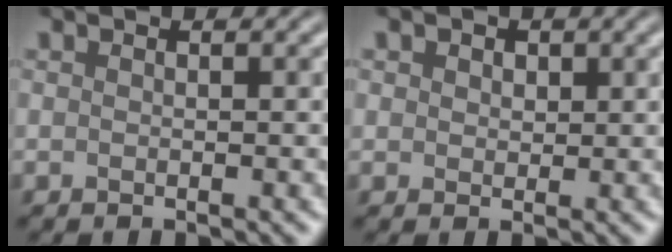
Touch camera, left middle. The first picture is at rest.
{"total": 1.1, "force": [0.9, 0.5, -0.5], "torque": [-0.001, 0.007, 0.017]}